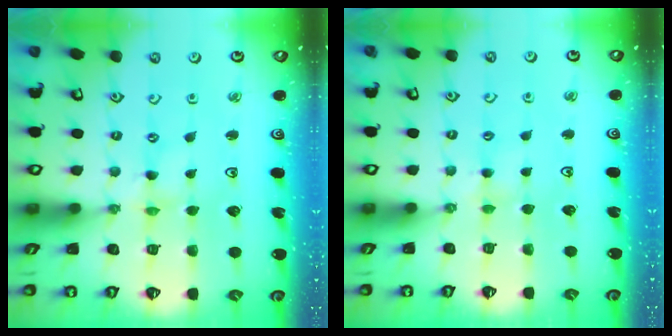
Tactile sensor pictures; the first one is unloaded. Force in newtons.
{"total": 2.8, "press": 2.8, "slide": 0.4}